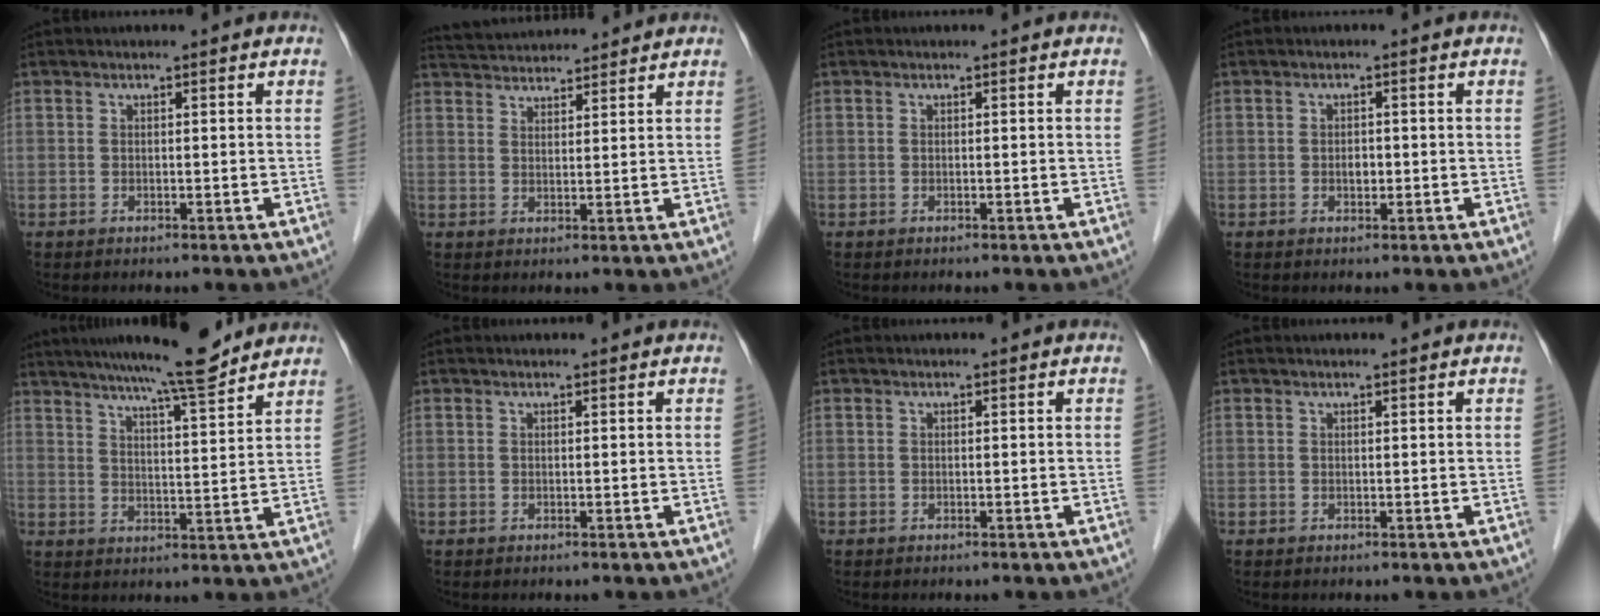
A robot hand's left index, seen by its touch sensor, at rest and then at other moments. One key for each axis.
{"total": 8.5, "fx": 8.3, "fy": 0.9, "fz": 1.8, "tx": -0.038, "ty": 0.034, "tz": 0.131}
{"total": 0.0}
{"total": 1.4, "fx": -0.2, "fy": 0.9, "fz": 1.1, "tx": -0.018, "ty": 0.002, "tz": -0.002}
{"total": 12.7, "fx": 11.1, "fy": 0.1, "fz": 6.0, "tx": -0.096, "ty": 0.002, "tz": 0.161}
{"total": 0.7, "fx": 0.7, "fy": 0.0, "fz": 0.1, "tx": -0.005, "ty": 0.005, "tz": 0.010}
{"total": 0.0}
{"total": 0.8, "fx": 0.7, "fy": 0.0, "fz": 0.4, "tx": -0.011, "ty": 0.004, "tz": 0.013}